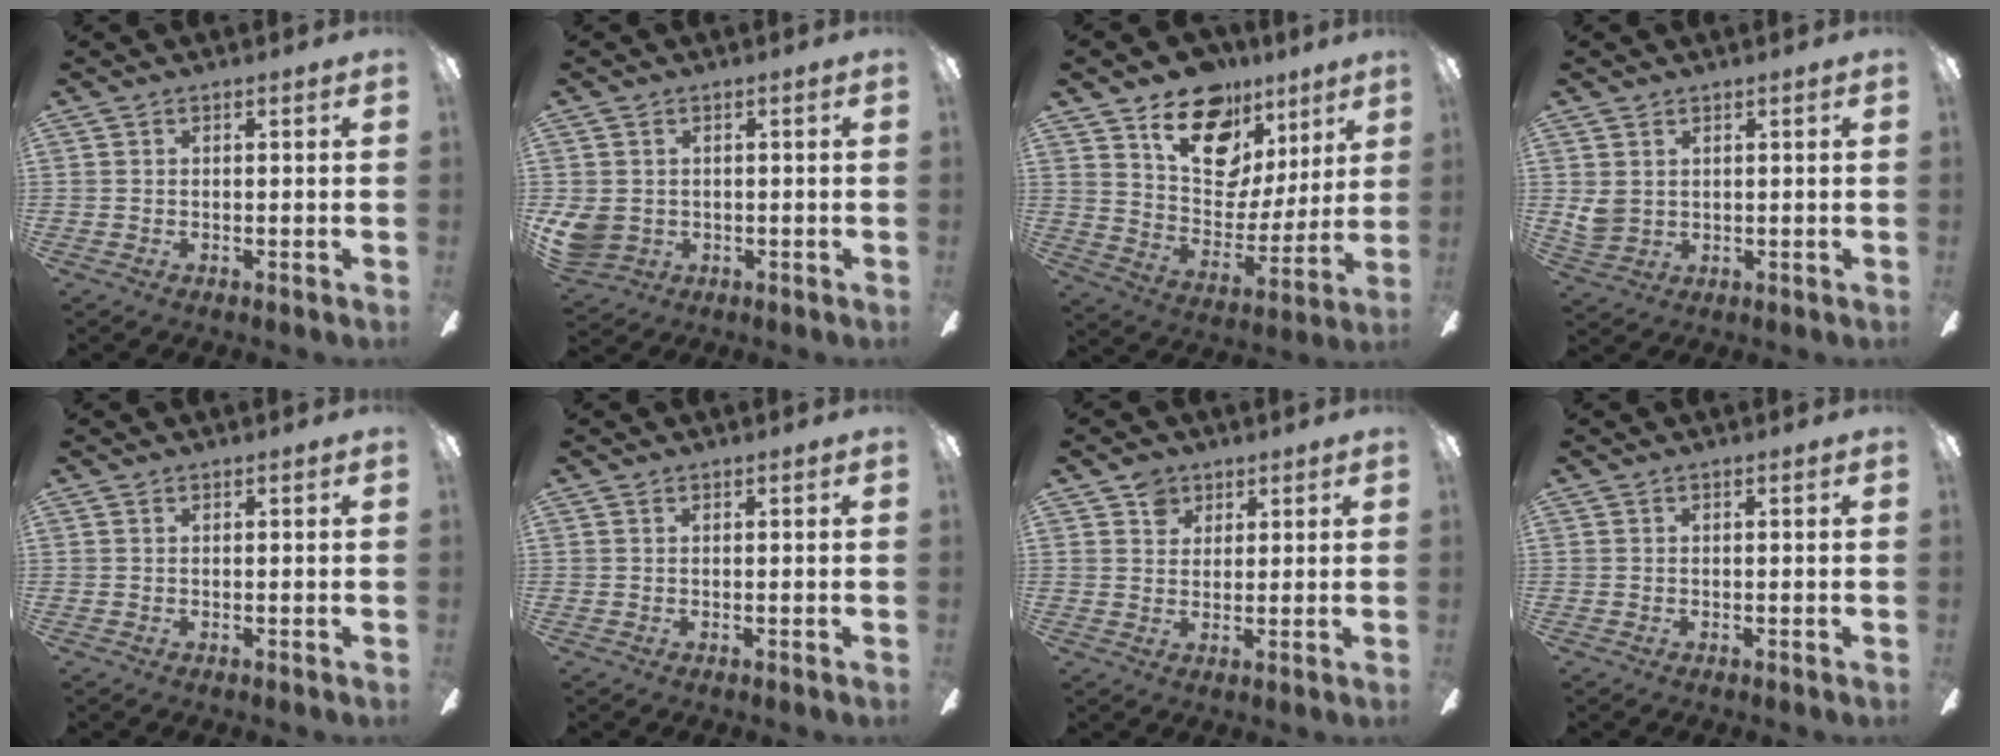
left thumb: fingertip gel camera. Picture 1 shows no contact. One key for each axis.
{"total": 5.9, "fx": 0.1, "fy": 5.3, "fz": 2.6, "tx": -0.069, "ty": 0.003, "tz": 0.002}
{"total": 18.4, "fx": 11.9, "fy": 11.3, "fz": 8.3, "tx": -0.130, "ty": -0.070, "tz": 0.217}
{"total": 4.1, "fx": 1.8, "fy": 3.2, "fz": 1.7, "tx": -0.043, "ty": 0.001, "tz": 0.037}
{"total": 0.0}
{"total": 0.0}
{"total": 4.6, "fx": 2.9, "fy": 3.4, "fz": 1.0, "tx": -0.008, "ty": -0.002, "tz": 0.051}
{"total": 0.0}